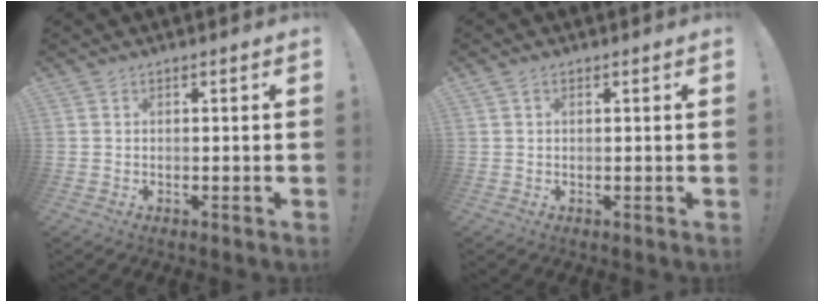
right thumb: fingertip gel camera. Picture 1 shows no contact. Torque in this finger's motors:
{"motor_torque": [0.26, -0.31, 0.24, 0.07, 0.13]}